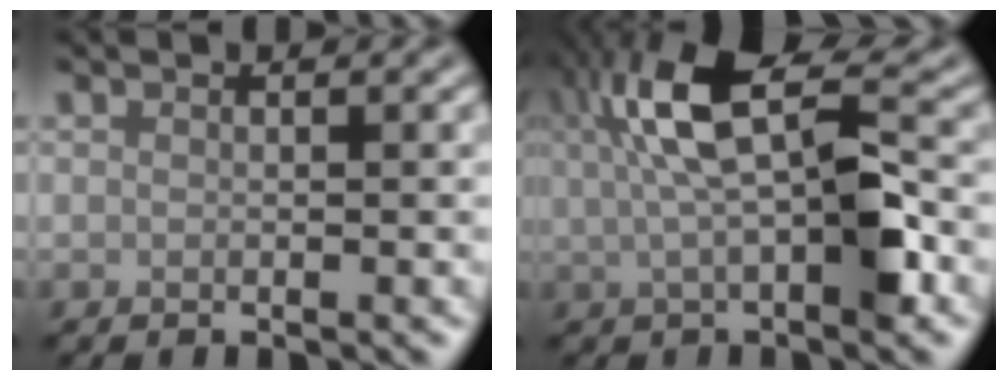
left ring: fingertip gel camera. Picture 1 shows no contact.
{"total": 7.9, "force": [1.0, 2.9, 7.3], "torque": [-0.137, 0.009, 0.015]}